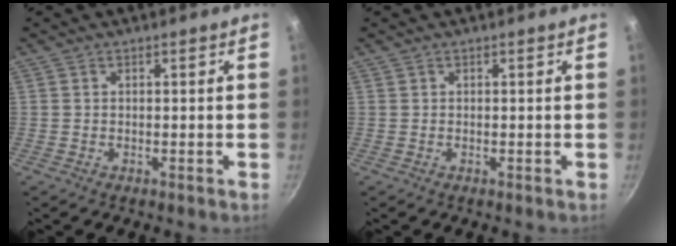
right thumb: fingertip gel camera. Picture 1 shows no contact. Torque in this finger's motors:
{"motor_torque": [-0.57, 0.16, -0.11, 0.31, 0.01]}